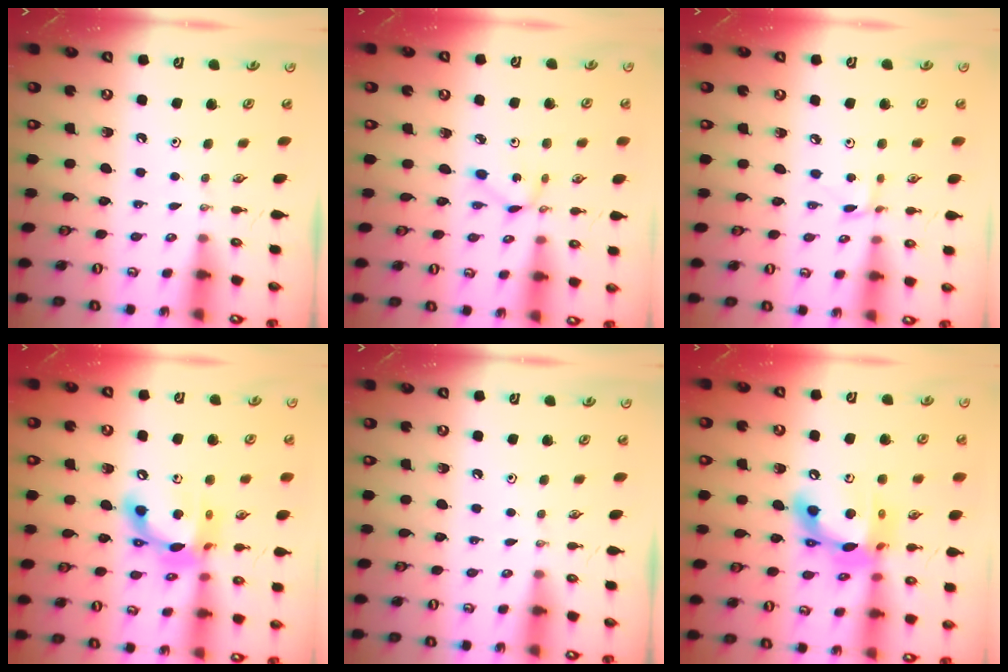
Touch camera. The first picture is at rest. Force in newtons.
{"total": 2.3, "press": 2.3, "slide": 0.1}
{"total": 2.8, "press": 2.8, "slide": 0.3}
{"total": 14.7, "press": 14.7, "slide": 0.9}
{"total": 0.0}
{"total": 15.4, "press": 15.3, "slide": 1.5}